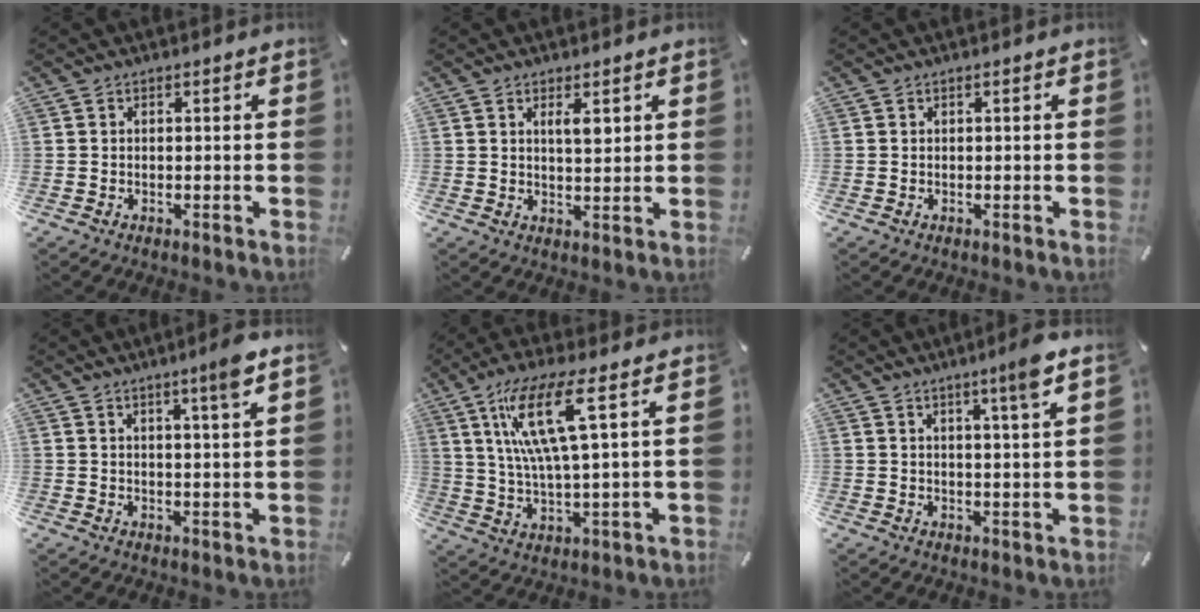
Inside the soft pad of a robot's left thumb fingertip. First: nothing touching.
{"total": 4.0, "force": [1.8, 1.6, 3.2], "torque": [-0.053, -0.004, 0.027]}
{"total": 0.0}
{"total": 5.8, "force": [3.5, 0.0, 4.7], "torque": [-0.082, -0.009, 0.053]}
{"total": 15.4, "force": [5.7, 3.0, 14.0], "torque": [-0.290, -0.001, 0.089]}
{"total": 6.3, "force": [3.7, -0.2, 5.0], "torque": [-0.089, -0.010, 0.057]}